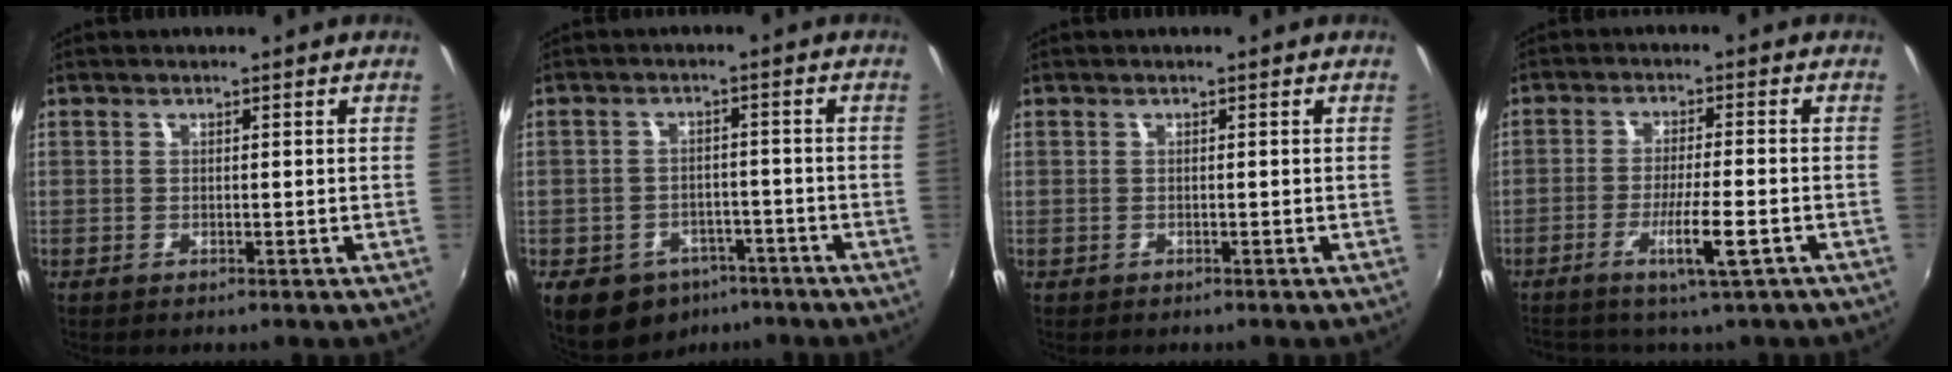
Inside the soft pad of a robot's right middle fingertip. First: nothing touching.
{"total": 11.2, "force": [-6.6, 8.0, 4.3], "torque": [-0.107, 0.004, -0.078]}
{"total": 0.9, "force": [0.7, -0.4, -0.4], "torque": [0.010, 0.000, 0.012]}
{"total": 5.2, "force": [-2.9, 0.0, 4.3], "torque": [-0.080, -0.008, -0.045]}